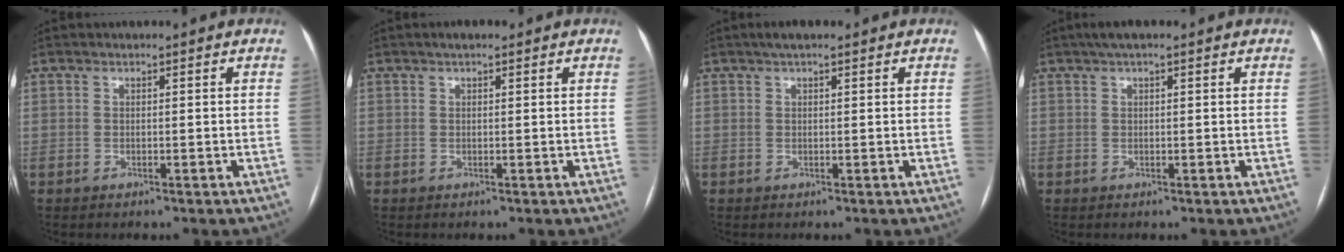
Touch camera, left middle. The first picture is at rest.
{"total": 1.5, "force": [1.0, 0.5, 1.0], "torque": [-0.018, 0.012, 0.013]}
{"total": 2.6, "force": [1.8, 0.6, 1.8], "torque": [-0.032, 0.019, 0.028]}
{"total": 3.1, "force": [2.0, 0.6, 2.2], "torque": [-0.039, 0.028, 0.032]}